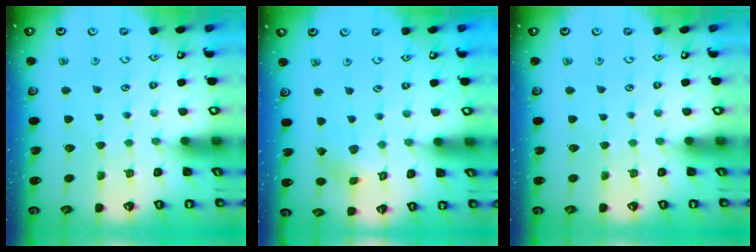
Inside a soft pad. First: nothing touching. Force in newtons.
{"total": 2.9, "press": 2.8, "slide": 0.3}
{"total": 0.0}